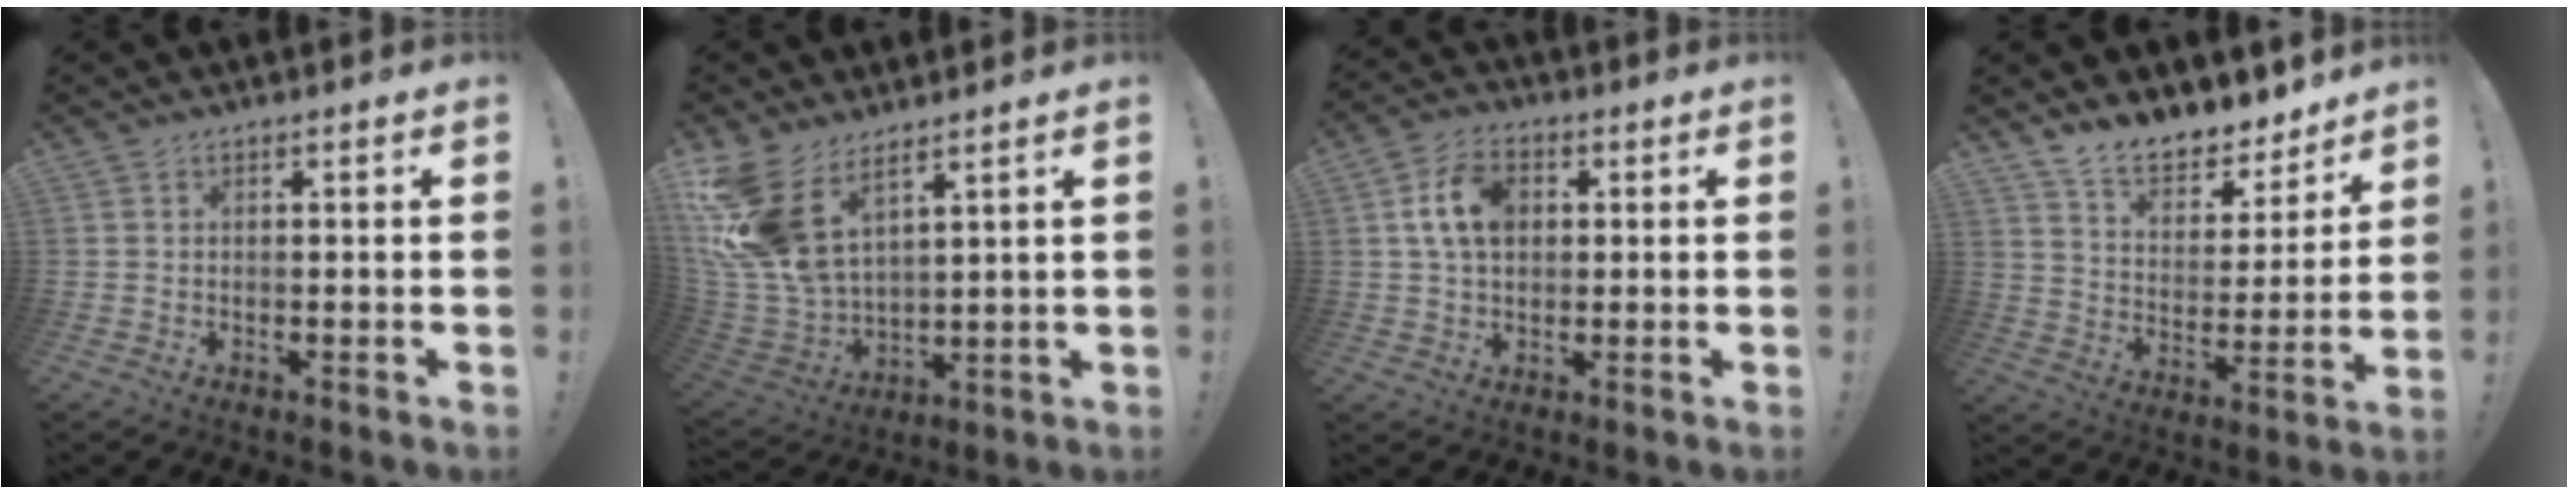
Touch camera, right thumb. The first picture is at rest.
{"total": 15.0, "force": [8.6, 7.8, 9.5], "torque": [-0.214, -0.053, 0.162]}
{"total": 10.0, "force": [1.9, 6.9, 7.0], "torque": [-0.137, 0.015, 0.038]}
{"total": 11.2, "force": [10.0, 4.1, 3.1], "torque": [-0.058, -0.080, 0.183]}